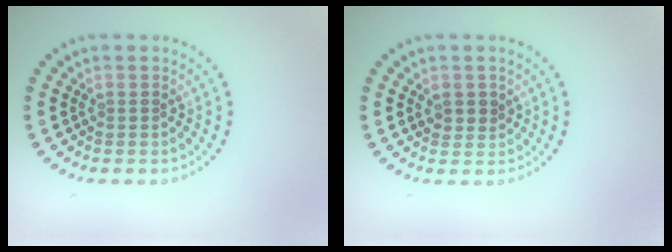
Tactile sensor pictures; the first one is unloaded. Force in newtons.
{"total": 1.6, "press": 1.4, "slide": 0.8}